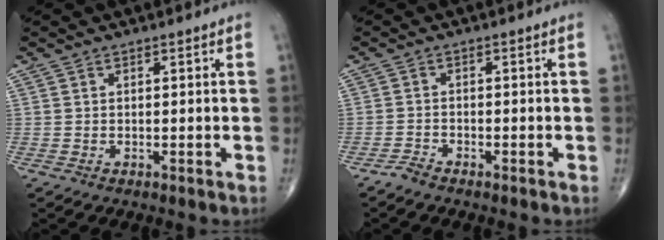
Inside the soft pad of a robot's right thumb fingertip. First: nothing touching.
{"total": 1.7, "force": [-1.6, 0.3, 0.5], "torque": [-0.018, 0.004, -0.034]}